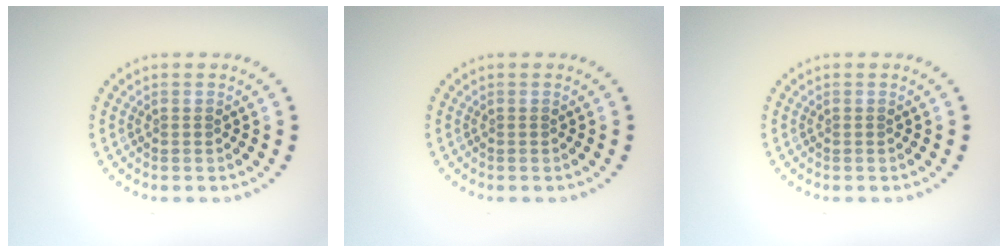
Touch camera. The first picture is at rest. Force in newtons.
{"total": 0.0}
{"total": 0.0}